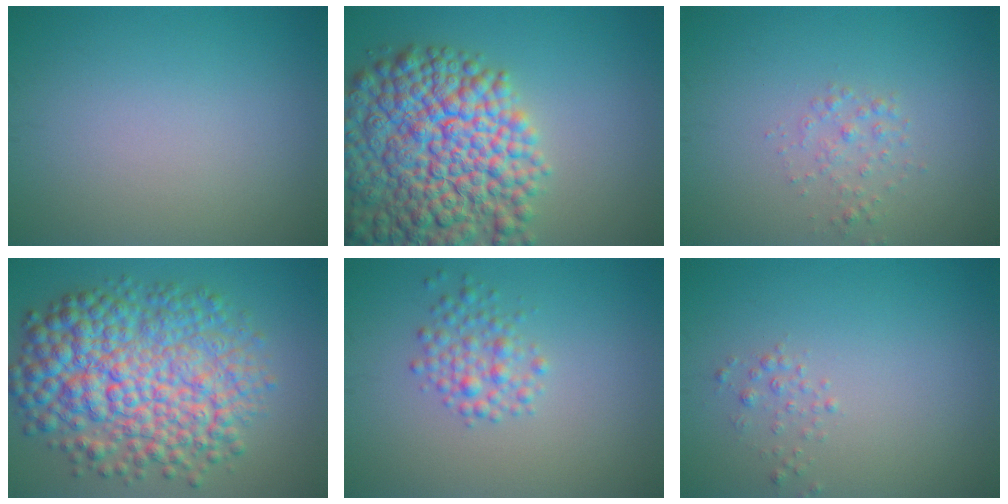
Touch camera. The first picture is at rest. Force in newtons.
{"total": 13.2, "press": 13.2, "slide": 0.7}
{"total": 1.4, "press": 1.4, "slide": 0.0}
{"total": 11.2, "press": 11.2, "slide": 0.2}
{"total": 2.4, "press": 2.4, "slide": 0.1}
{"total": 0.9, "press": 0.9, "slide": 0.0}